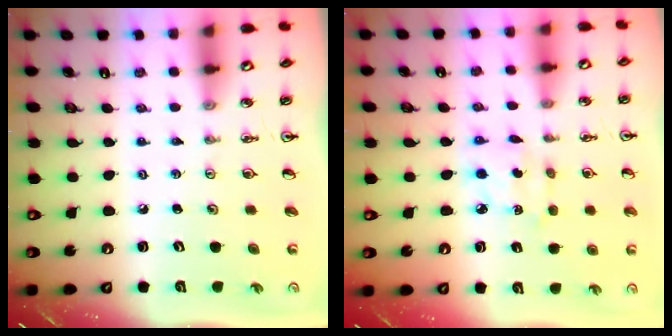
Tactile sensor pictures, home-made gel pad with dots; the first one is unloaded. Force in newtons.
{"total": 3.5, "press": 3.5, "slide": 0.2}